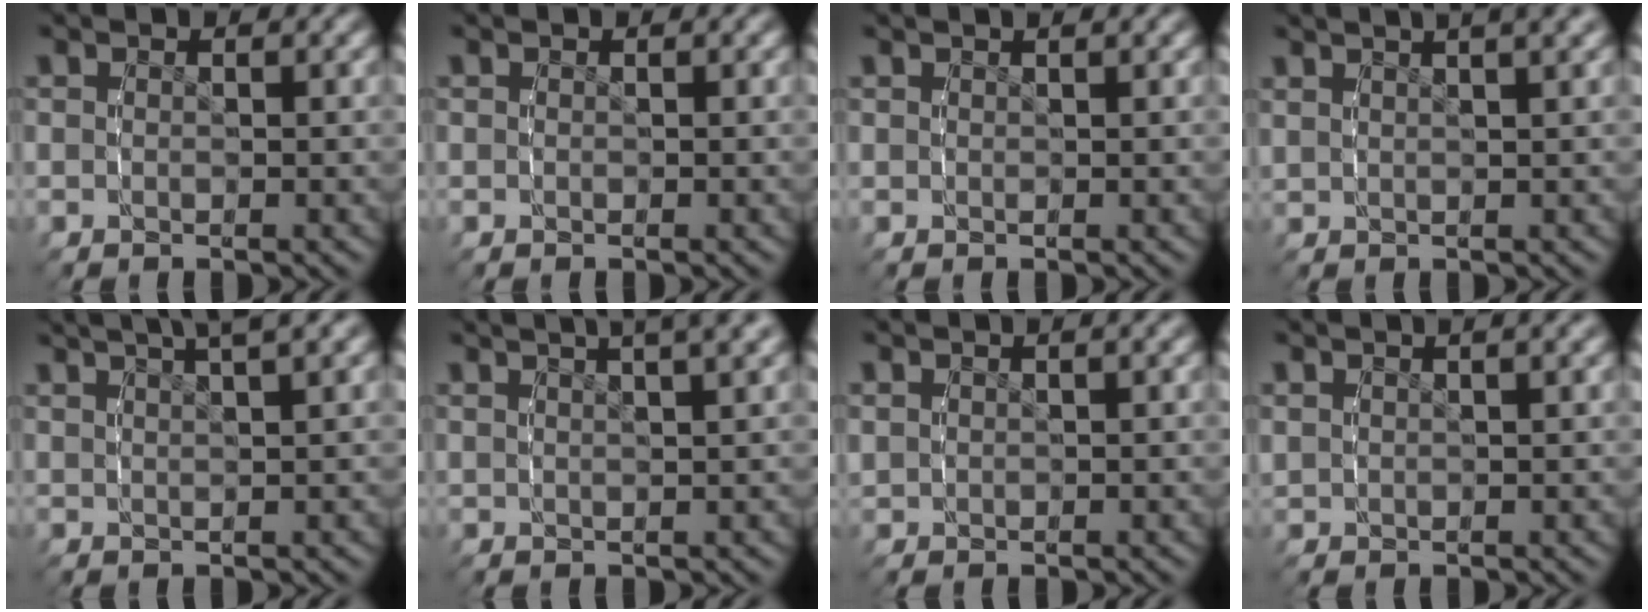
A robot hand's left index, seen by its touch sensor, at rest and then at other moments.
{"total": 0.0}
{"total": 0.9, "force": [0.9, -0.1, 0.2], "torque": [-0.001, 0.005, 0.014]}
{"total": 5.0, "force": [3.3, 1.6, 3.3], "torque": [-0.039, 0.022, 0.048]}
{"total": 6.1, "force": [4.6, 2.1, 3.4], "torque": [-0.047, 0.023, 0.065]}
{"total": 6.7, "force": [4.5, 2.6, 4.3], "torque": [-0.052, 0.028, 0.059]}
{"total": 1.6, "force": [1.2, 0.6, 0.7], "torque": [-0.010, 0.010, 0.021]}
{"total": 2.8, "force": [2.1, 1.0, 1.5], "torque": [-0.018, 0.014, 0.033]}